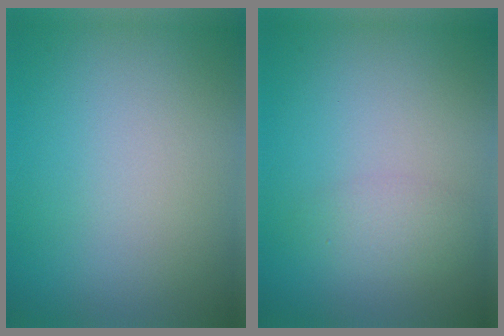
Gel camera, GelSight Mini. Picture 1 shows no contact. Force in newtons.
{"total": 1.7, "press": 1.7, "slide": 0.0}